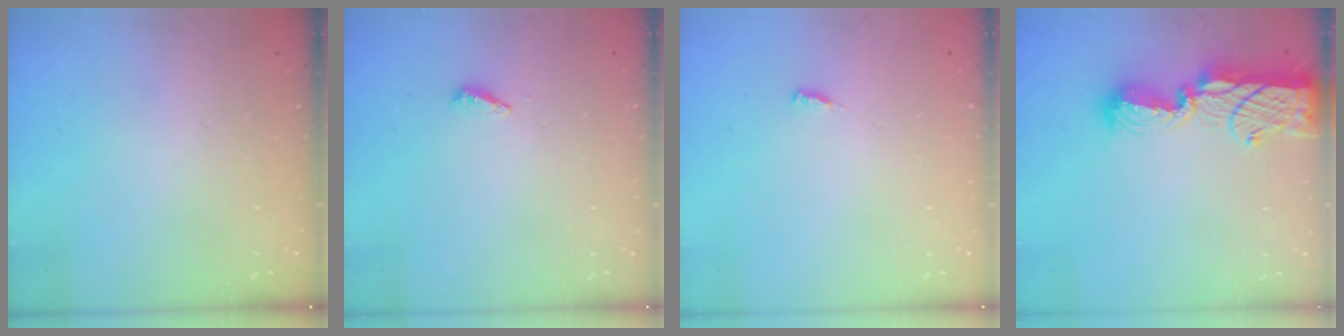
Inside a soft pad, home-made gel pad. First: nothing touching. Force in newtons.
{"total": 3.5, "press": 3.5, "slide": 0.3}
{"total": 2.6, "press": 2.6, "slide": 0.3}
{"total": 14.4, "press": 14.3, "slide": 1.7}